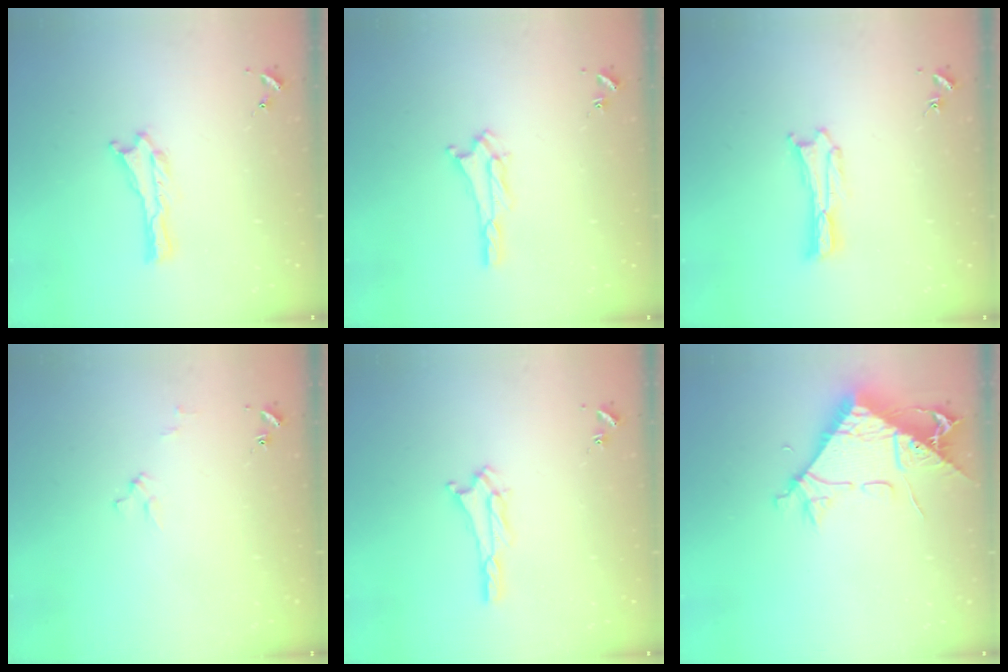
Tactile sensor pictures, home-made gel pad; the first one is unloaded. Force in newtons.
{"total": 2.4, "press": 2.4, "slide": 0.4}
{"total": 0.5, "press": 0.5, "slide": 0.2}
{"total": 3.0, "press": 3.0, "slide": 0.2}
{"total": 2.4, "press": 2.4, "slide": 0.4}
{"total": 8.7, "press": 8.6, "slide": 1.0}